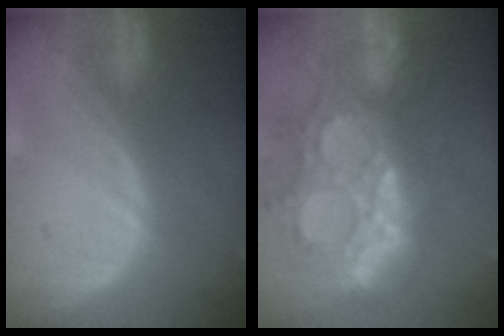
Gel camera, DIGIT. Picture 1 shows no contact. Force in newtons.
{"total": 14.9, "press": 12.3, "slide": 8.4}